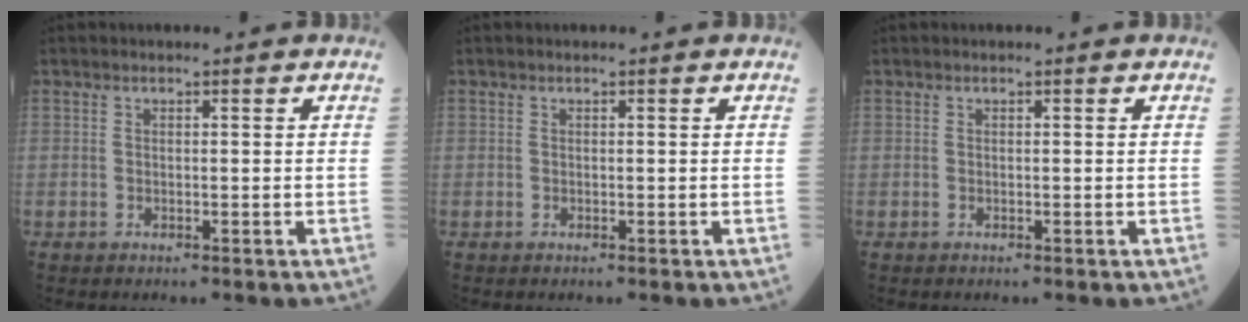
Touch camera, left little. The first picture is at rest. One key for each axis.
{"total": 0.0}
{"total": 0.0}